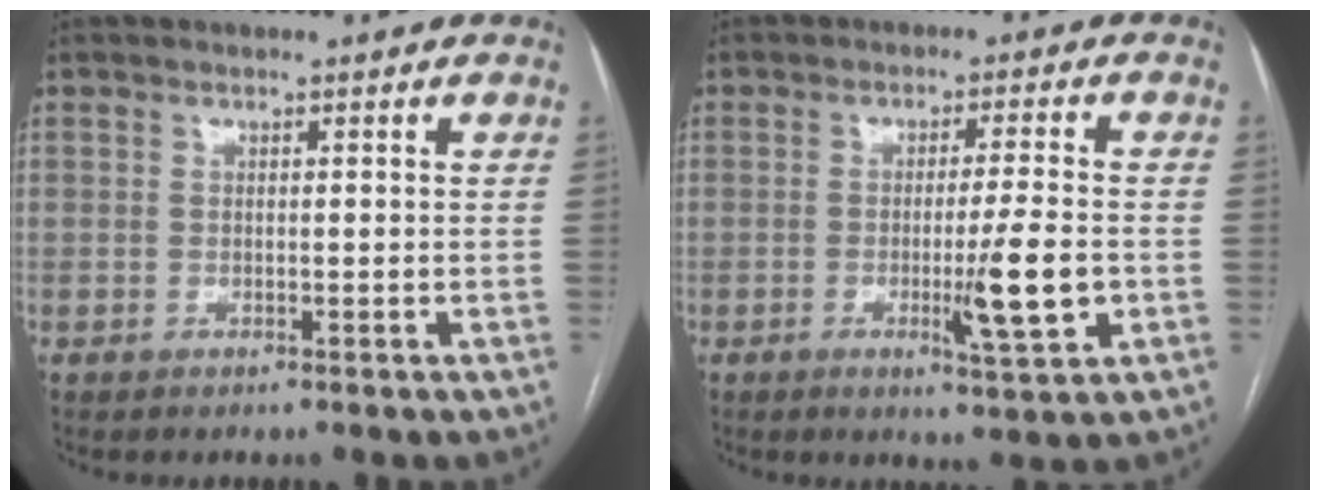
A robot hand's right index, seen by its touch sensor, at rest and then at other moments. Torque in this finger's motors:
{"motor_torque": [0.43, 0.34, 0.12, 0.04]}